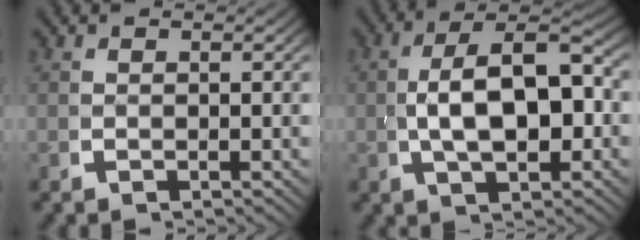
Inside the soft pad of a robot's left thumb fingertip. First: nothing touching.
{"total": 9.6, "force": [0.2, 5.4, 8.0], "torque": [-0.139, -0.017, 0.017]}